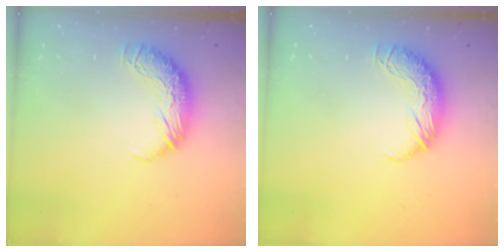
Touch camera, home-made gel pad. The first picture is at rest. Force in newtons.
{"total": 0.0}